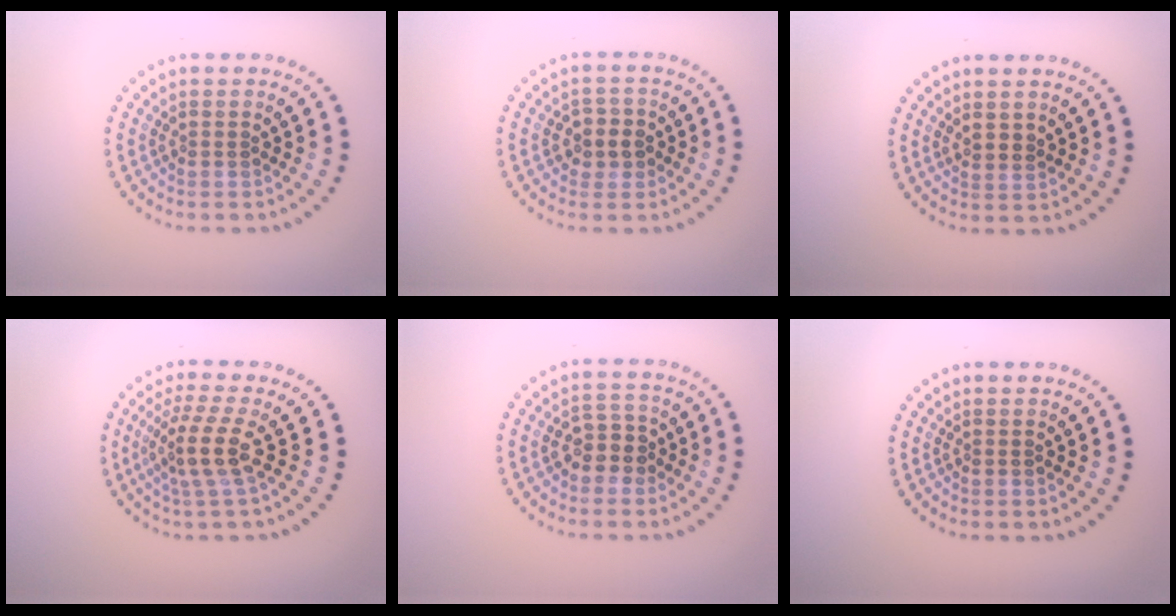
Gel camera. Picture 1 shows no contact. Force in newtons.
{"total": 2.3, "press": 2.2, "slide": 0.6}
{"total": 0.7, "press": 0.5, "slide": 0.4}
{"total": 3.6, "press": 2.8, "slide": 2.3}
{"total": 2.7, "press": 2.6, "slide": 0.7}
{"total": 0.0}